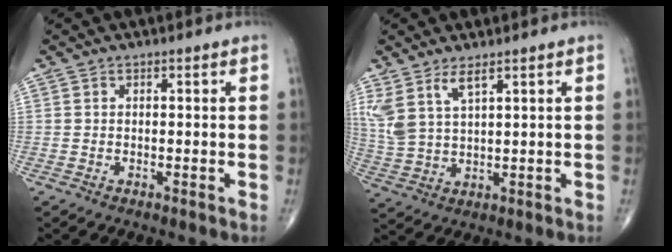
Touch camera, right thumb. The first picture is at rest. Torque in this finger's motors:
{"motor_torque": [-0.29, 0.51, 1.00, 0.53, 0.04]}